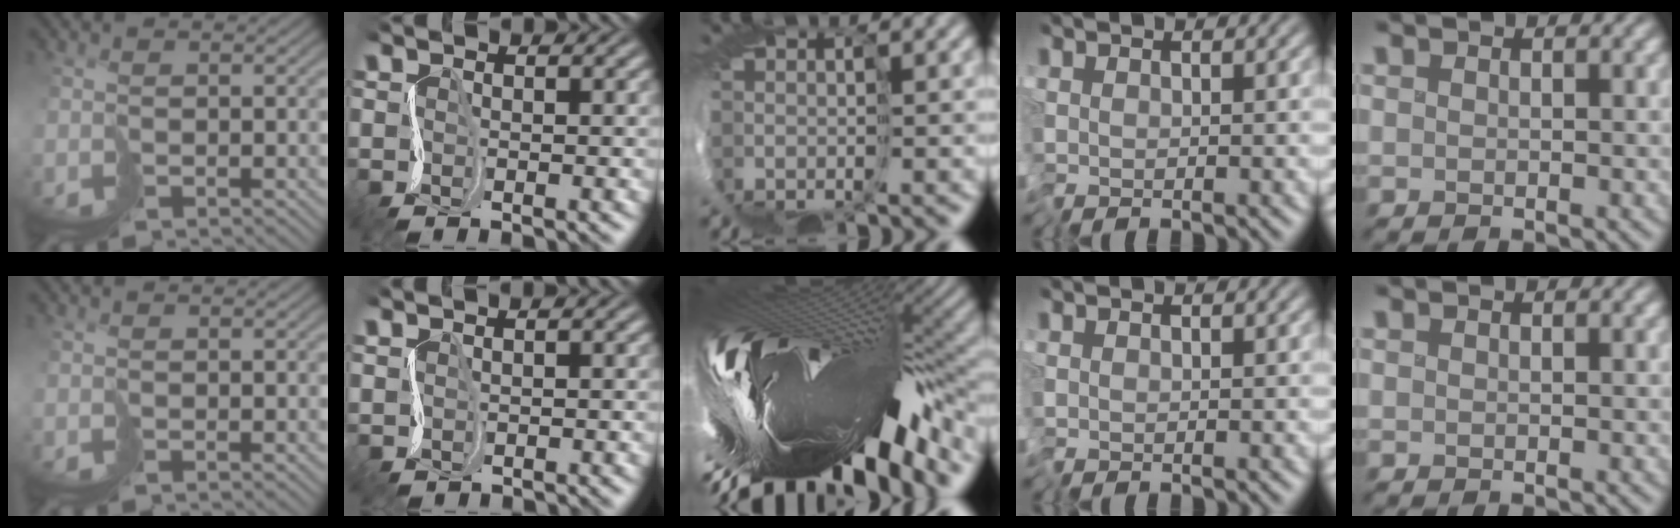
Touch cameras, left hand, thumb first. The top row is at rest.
{"index": {"total": 0.9, "force": [0.8, 0.1, -0.4], "torque": [0.009, 0.007, 0.017]}, "middle": {"total": 15.0, "force": [-3.1, 4.5, 13.9], "torque": [-0.234, -0.014, -0.062]}}